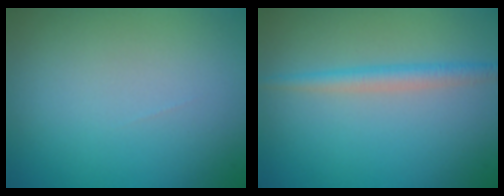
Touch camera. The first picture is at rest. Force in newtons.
{"total": 2.1, "press": 2.1, "slide": 0.1}